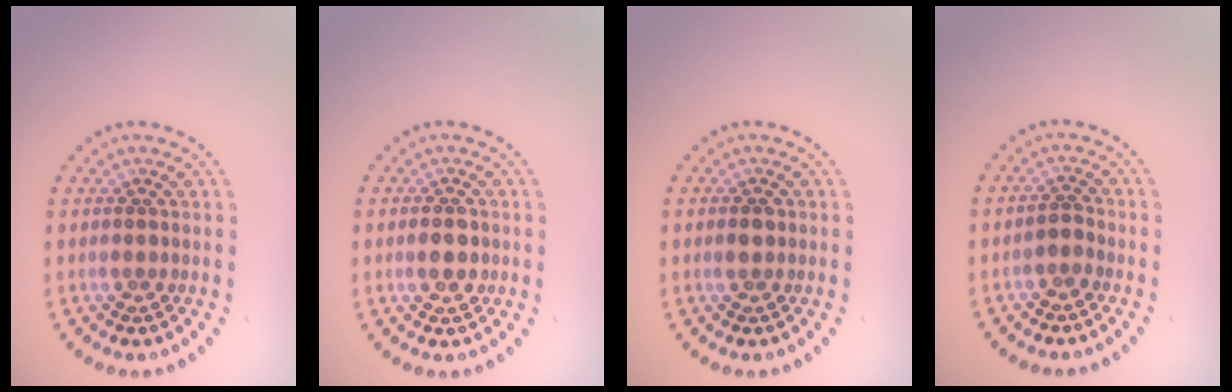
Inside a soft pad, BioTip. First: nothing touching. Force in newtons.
{"total": 1.8, "press": 1.8, "slide": 0.2}
{"total": 0.9, "press": 0.9, "slide": 0.0}
{"total": 1.0, "press": 0.8, "slide": 0.6}